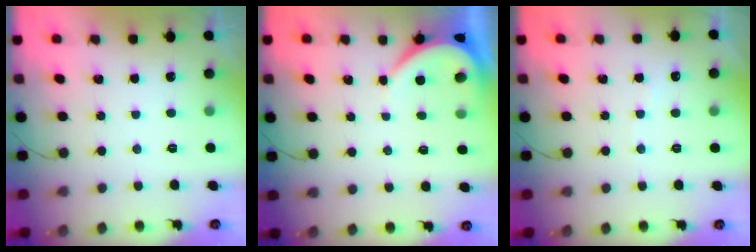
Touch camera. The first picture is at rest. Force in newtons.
{"total": 3.9, "press": 3.9, "slide": 0.7}
{"total": 2.9, "press": 2.9, "slide": 0.5}